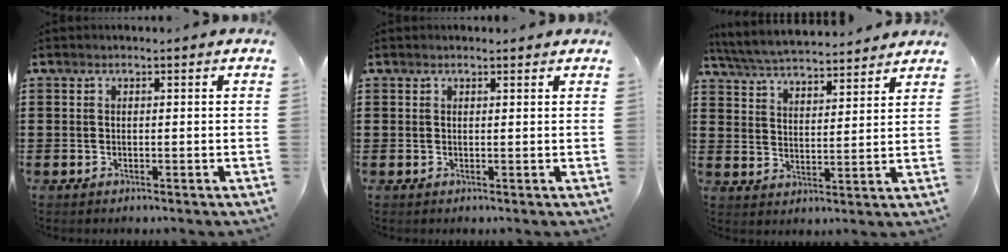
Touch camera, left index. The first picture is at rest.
{"total": 0.7, "force": [0.6, 0.1, 0.3], "torque": [-0.007, 0.001, 0.011]}
{"total": 5.5, "force": [5.4, -0.1, 1.0], "torque": [-0.045, -0.033, 0.094]}